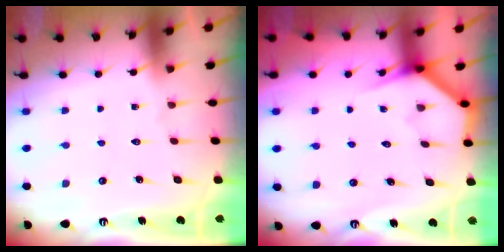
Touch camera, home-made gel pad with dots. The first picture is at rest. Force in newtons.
{"total": 3.7, "press": 3.7, "slide": 0.3}